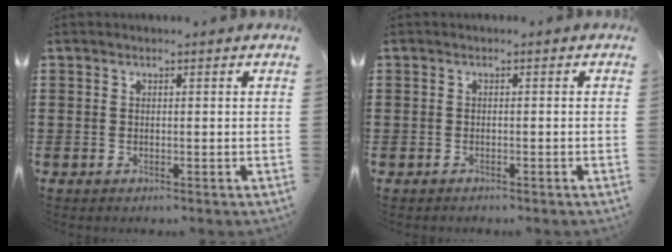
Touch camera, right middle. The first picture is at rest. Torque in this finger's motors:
{"motor_torque": [-0.73, 0.47, -0.07, -0.04]}